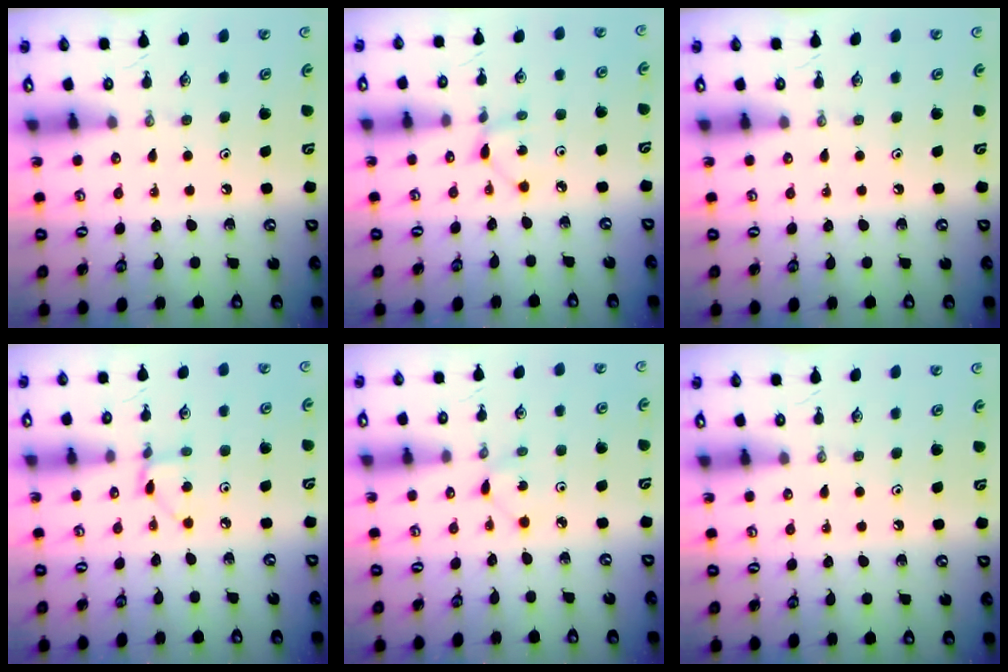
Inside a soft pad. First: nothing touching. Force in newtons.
{"total": 2.0, "press": 2.0, "slide": 0.2}
{"total": 0.0}
{"total": 2.8, "press": 2.7, "slide": 0.3}
{"total": 1.3, "press": 1.3, "slide": 0.1}
{"total": 0.0}